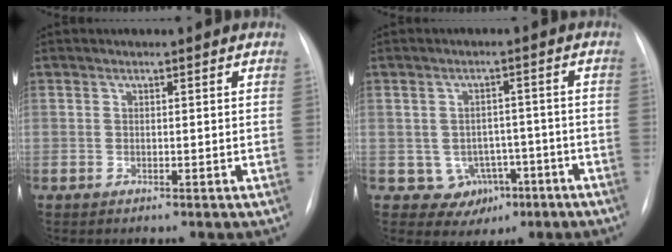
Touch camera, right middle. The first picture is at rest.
{"total": 6.0, "force": [-2.4, 5.2, 1.5], "torque": [-0.013, 0.017, -0.018]}